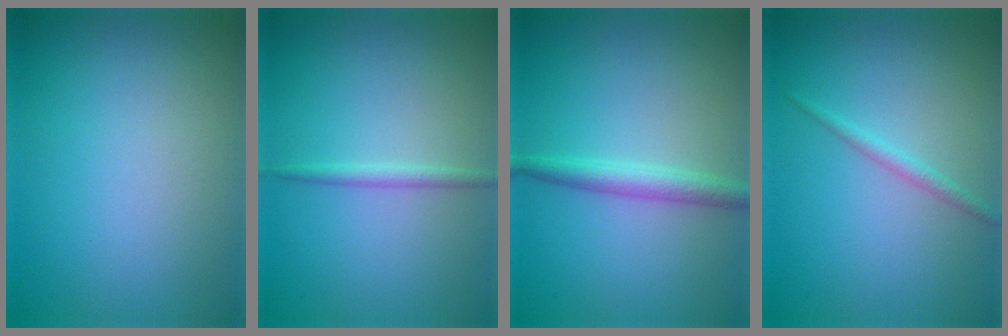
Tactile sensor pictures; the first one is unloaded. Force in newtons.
{"total": 1.1, "press": 1.1, "slide": 0.1}
{"total": 2.4, "press": 2.4, "slide": 0.0}
{"total": 1.1, "press": 1.1, "slide": 0.0}